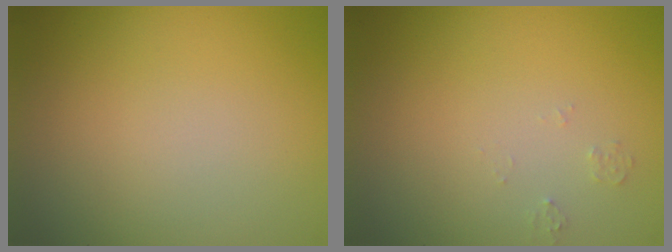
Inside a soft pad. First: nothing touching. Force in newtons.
{"total": 0.7, "press": 0.7, "slide": 0.1}